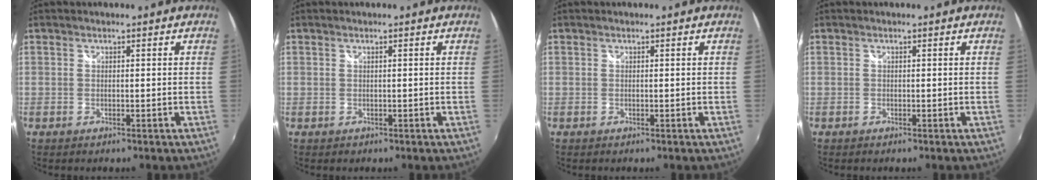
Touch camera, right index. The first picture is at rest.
{"total": 0.0}
{"total": 0.0}
{"total": 0.0}